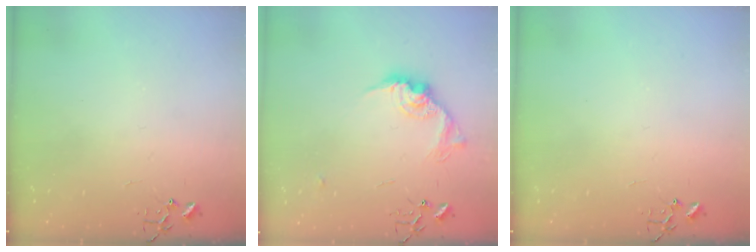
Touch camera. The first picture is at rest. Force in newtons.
{"total": 13.4, "press": 13.3, "slide": 0.8}
{"total": 0.0}